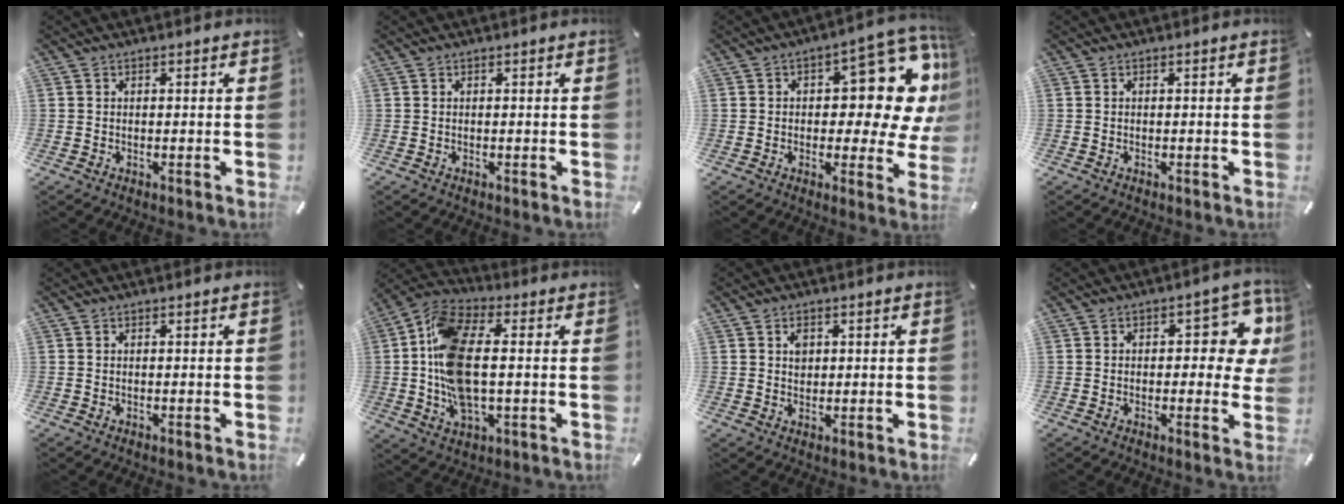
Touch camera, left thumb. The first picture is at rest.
{"total": 0.0}
{"total": 18.1, "force": [6.2, 8.6, 14.7], "torque": [-0.165, -0.062, 0.094]}
{"total": 0.0}
{"total": 0.0}
{"total": 15.3, "force": [-0.3, 7.6, 13.2], "torque": [-0.285, -0.007, -0.004]}
{"total": 2.6, "force": [0.7, 2.0, 1.4], "torque": [-0.014, -0.002, 0.009]}
{"total": 11.0, "force": [2.3, 4.9, 9.5], "torque": [-0.111, -0.012, 0.035]}